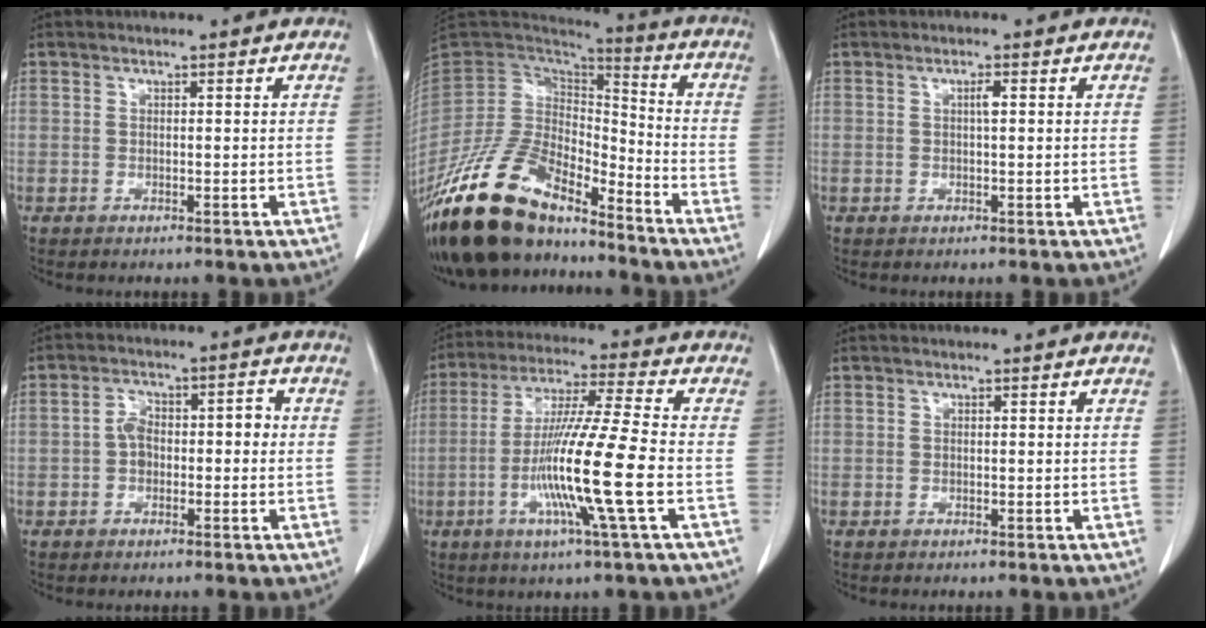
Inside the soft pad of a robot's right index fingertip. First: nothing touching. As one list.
[{"total": 19.1, "force": [-15.2, 6.5, 9.7], "torque": [-0.196, 0.010, -0.280]}, {"total": 1.1, "force": [0.2, 0.1, 1.1], "torque": [-0.022, 0.002, 0.003]}, {"total": 5.2, "force": [-0.6, 3.0, 4.2], "torque": [-0.073, 0.037, -0.011]}, {"total": 14.2, "force": [-3.7, -1.4, 13.7], "torque": [-0.263, -0.016, -0.078]}, {"total": 0.0}]